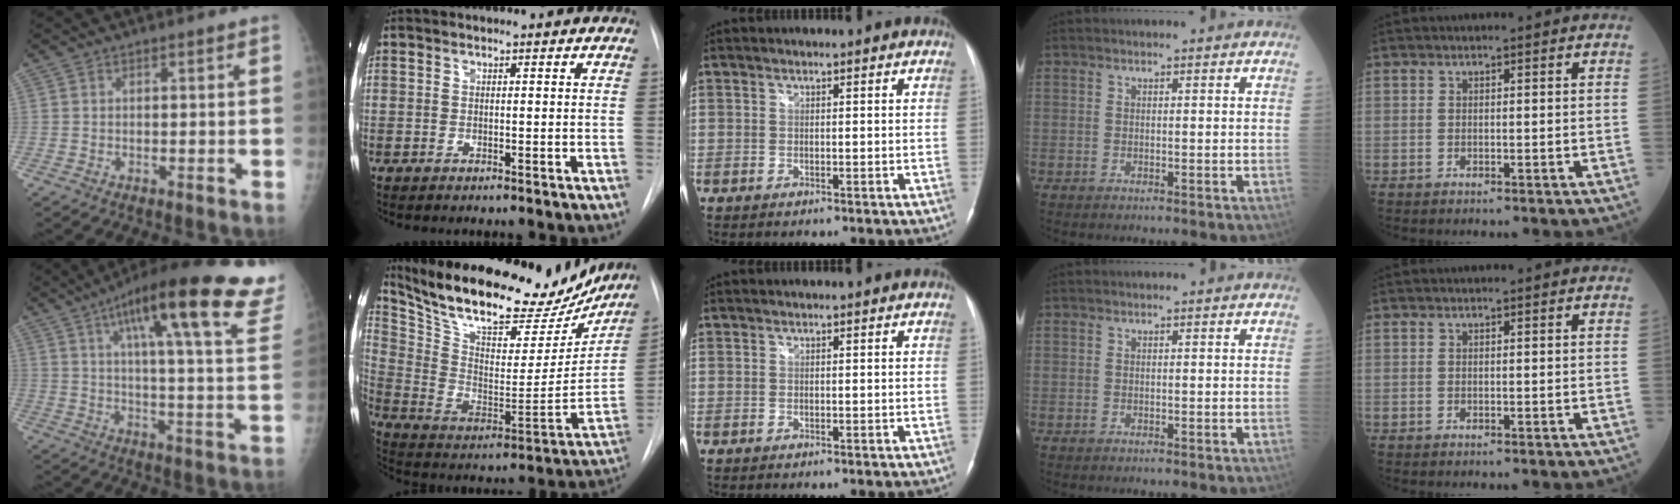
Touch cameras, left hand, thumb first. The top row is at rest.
{"thumb": {"total": 28.2, "force": [16.8, 5.3, 22.0], "torque": [-0.291, -0.038, 0.225]}, "index": {"total": 27.5, "force": [22.9, 8.6, 12.6], "torque": [-0.218, -0.006, 0.340]}}